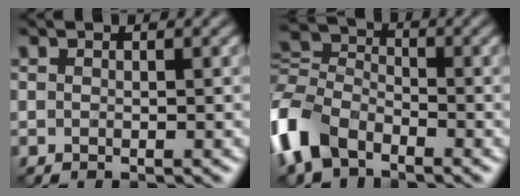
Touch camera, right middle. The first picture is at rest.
{"total": 7.4, "force": [-4.0, 4.6, 4.2], "torque": [-0.099, 0.008, -0.102]}